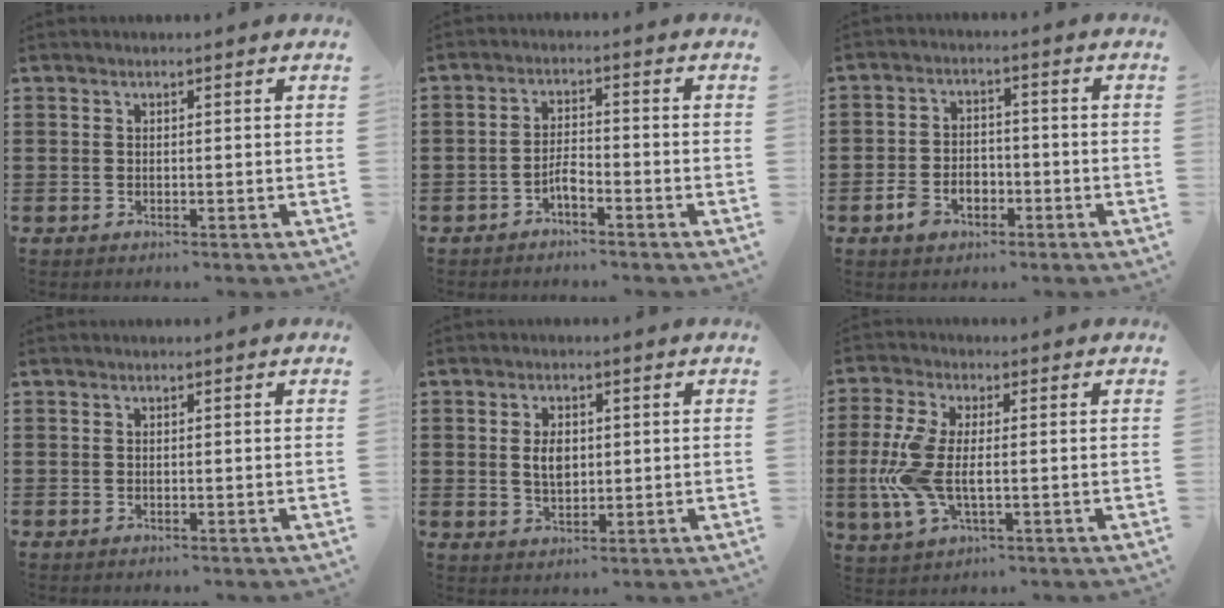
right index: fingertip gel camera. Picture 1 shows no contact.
{"total": 2.9, "force": [-2.0, 0.8, 1.9], "torque": [-0.045, 0.005, -0.041]}
{"total": 4.3, "force": [-2.6, 2.8, 2.1], "torque": [-0.059, 0.003, -0.055]}
{"total": 0.0}
{"total": 3.7, "force": [0.3, 2.6, 2.6], "torque": [-0.049, 0.007, 0.002]}
{"total": 8.1, "force": [-0.9, 3.9, 7.1], "torque": [-0.183, -0.012, -0.024]}